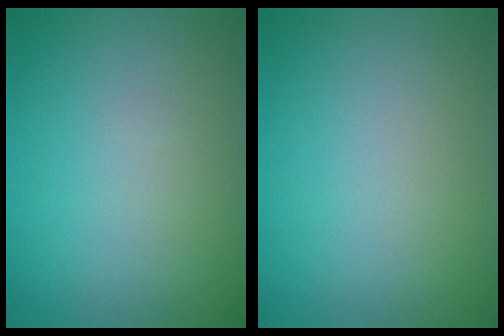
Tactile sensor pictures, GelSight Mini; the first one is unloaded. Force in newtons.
{"total": 0.0}